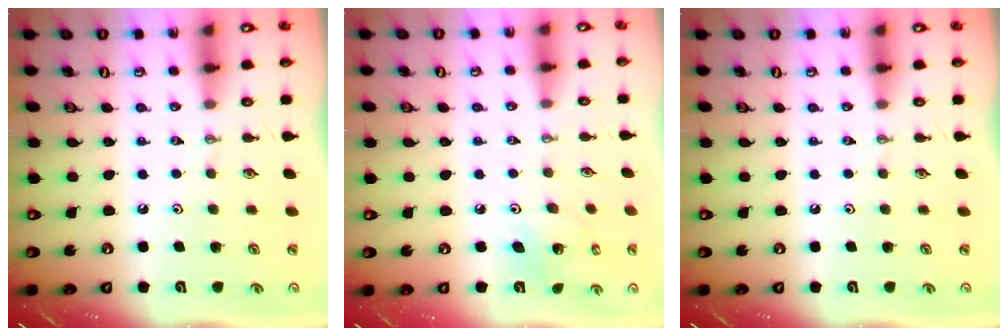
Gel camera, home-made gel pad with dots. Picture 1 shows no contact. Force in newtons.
{"total": 4.8, "press": 4.8, "slide": 0.2}
{"total": 0.0}